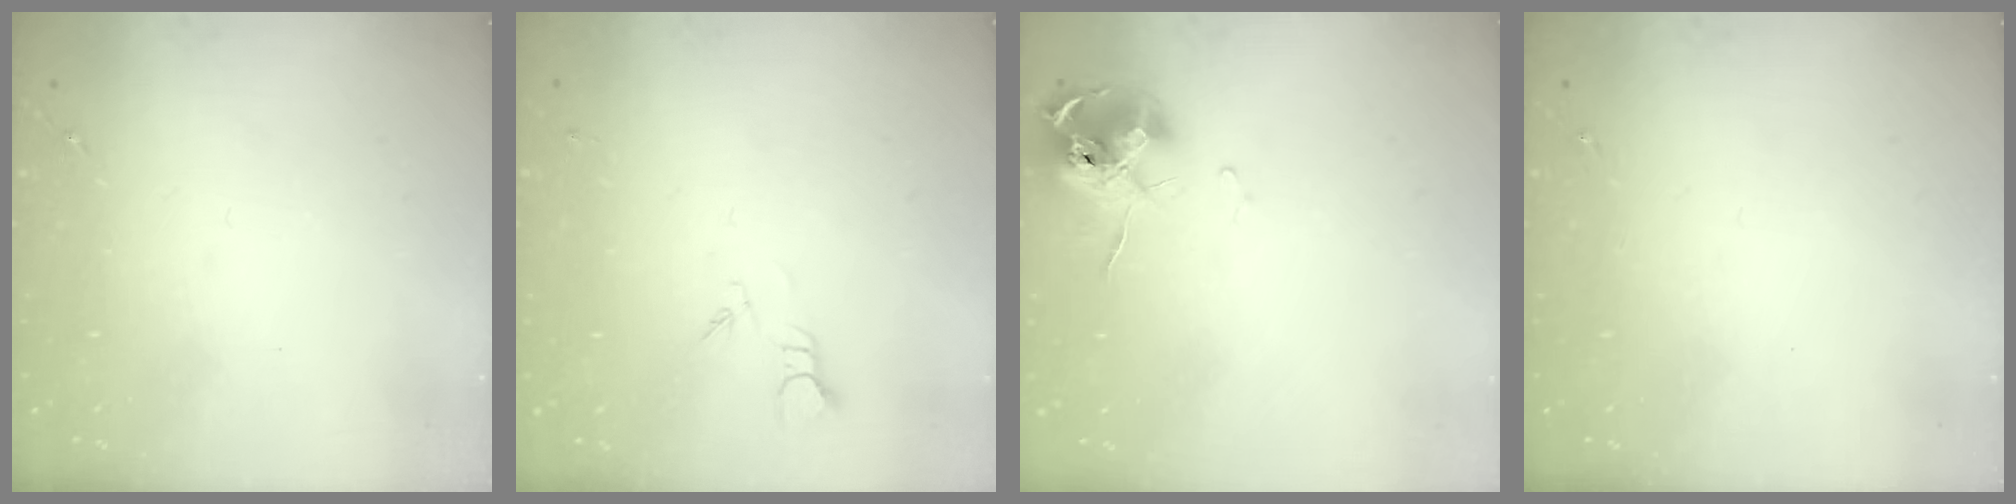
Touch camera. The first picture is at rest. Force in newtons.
{"total": 2.7, "press": 2.7, "slide": 0.3}
{"total": 11.2, "press": 11.1, "slide": 1.1}
{"total": 0.0}